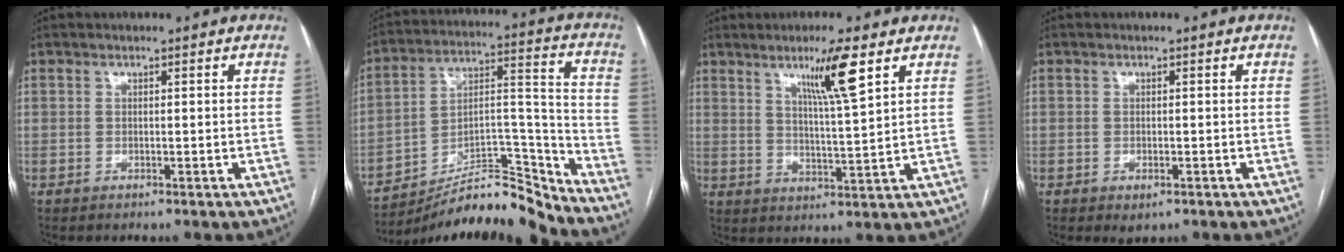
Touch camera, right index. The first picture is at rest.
{"total": 16.0, "force": [-15.2, 1.1, 4.8], "torque": [-0.072, 0.055, -0.256]}
{"total": 8.3, "force": [4.6, -0.4, 6.9], "torque": [-0.118, -0.008, 0.079]}
{"total": 1.7, "force": [-0.8, 0.9, 1.2], "torque": [-0.016, -0.001, -0.005]}